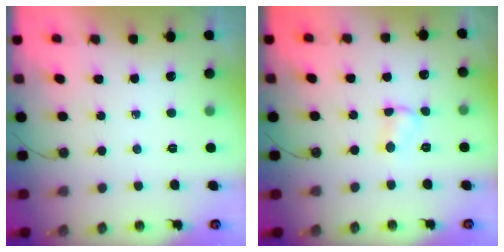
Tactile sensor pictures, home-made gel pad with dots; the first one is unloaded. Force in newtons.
{"total": 3.4, "press": 3.4, "slide": 0.5}